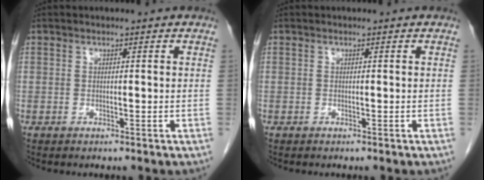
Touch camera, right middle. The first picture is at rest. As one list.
[{"total": 0.0}]